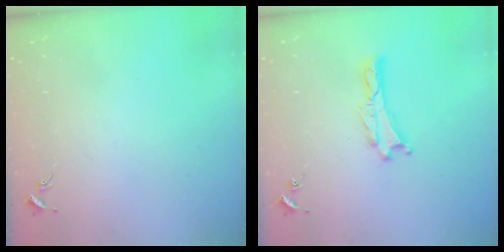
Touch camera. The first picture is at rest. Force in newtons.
{"total": 0.0}